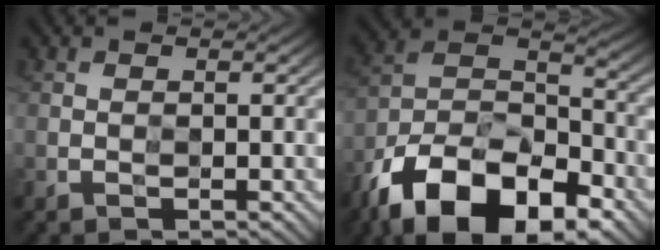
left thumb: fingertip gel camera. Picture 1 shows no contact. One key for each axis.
{"total": 16.2, "fx": -11.8, "fy": 7.3, "fz": 8.4, "tx": -0.162, "ty": -0.017, "tz": -0.215}